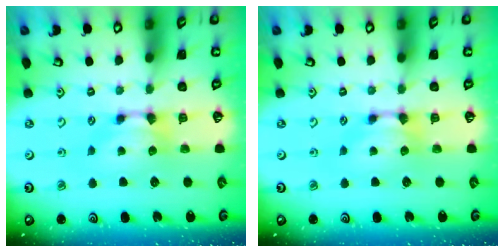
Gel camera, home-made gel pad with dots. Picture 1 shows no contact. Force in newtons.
{"total": 0.0}